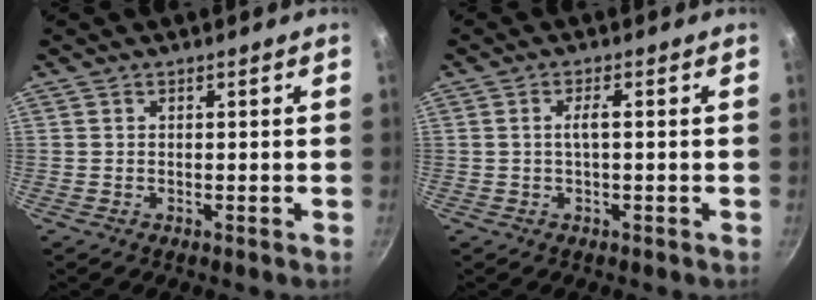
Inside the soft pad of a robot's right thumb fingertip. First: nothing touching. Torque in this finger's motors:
{"motor_torque": [-0.07, -0.15, 0.47, 0.14, -0.01]}